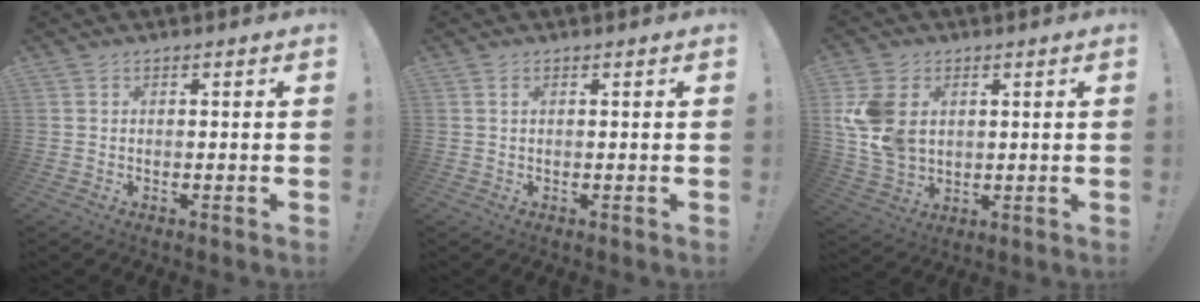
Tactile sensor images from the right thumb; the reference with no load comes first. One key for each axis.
{"total": 0.7, "fx": 0.2, "fy": 0.2, "fz": 0.6, "tx": -0.013, "ty": 0.001, "tz": 0.004}
{"total": 12.6, "fx": 2.8, "fy": 9.7, "fz": 7.6, "tx": -0.155, "ty": -0.005, "tz": 0.057}